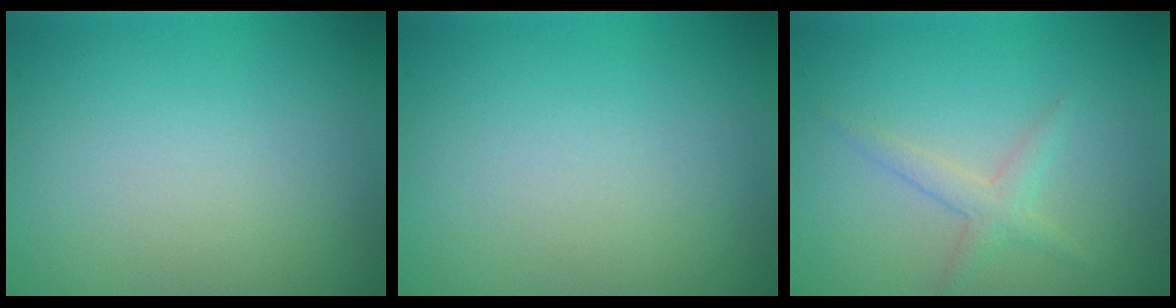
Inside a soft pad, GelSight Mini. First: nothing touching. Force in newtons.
{"total": 0.0}
{"total": 1.8, "press": 1.8, "slide": 0.1}